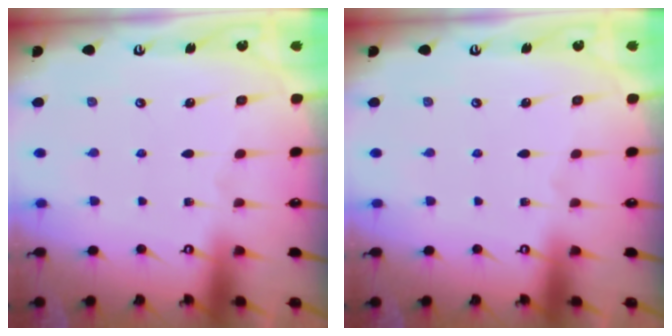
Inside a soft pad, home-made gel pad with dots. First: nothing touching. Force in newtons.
{"total": 0.0}